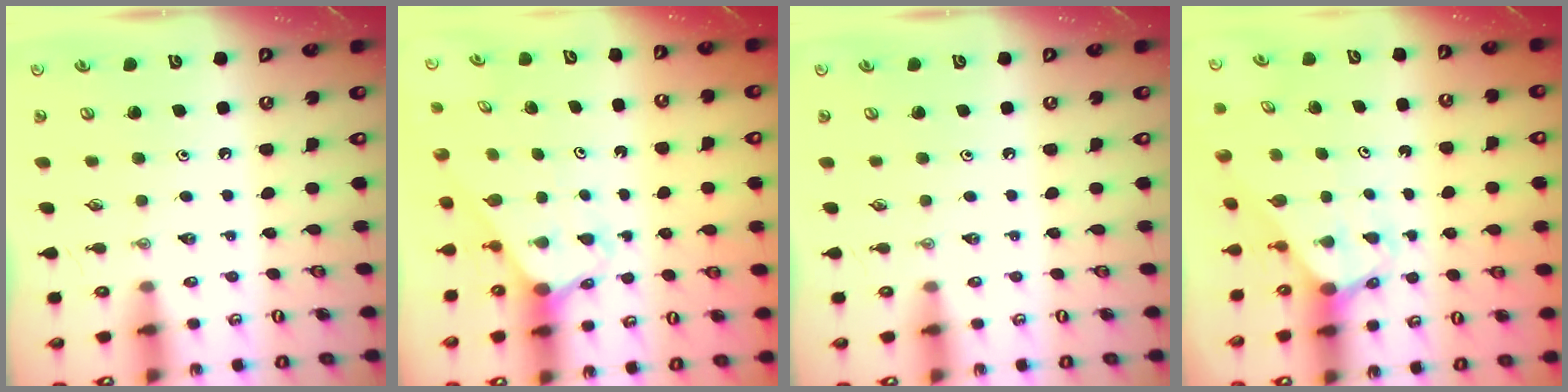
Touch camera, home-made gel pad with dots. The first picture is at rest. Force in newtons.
{"total": 2.3, "press": 2.3, "slide": 0.2}
{"total": 0.0}
{"total": 2.7, "press": 2.7, "slide": 0.2}